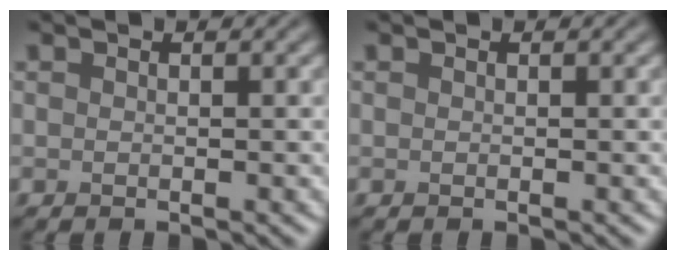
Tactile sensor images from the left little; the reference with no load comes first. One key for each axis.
{"total": 0.0}